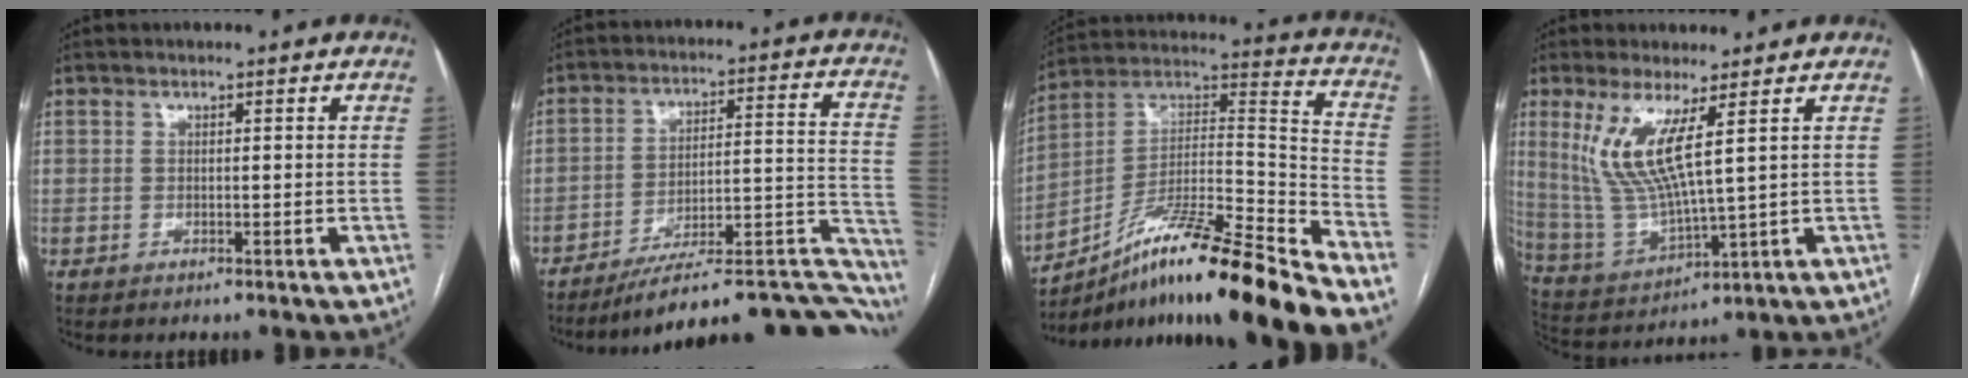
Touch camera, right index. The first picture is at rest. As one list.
[{"total": 25.3, "force": [-22.2, 4.4, 11.4], "torque": [-0.055, 0.045, -0.294]}, {"total": 21.9, "force": [-17.1, -0.7, 13.7], "torque": [-0.215, 0.014, -0.294]}, {"total": 10.1, "force": [4.1, 1.1, 9.2], "torque": [-0.210, -0.016, 0.090]}]